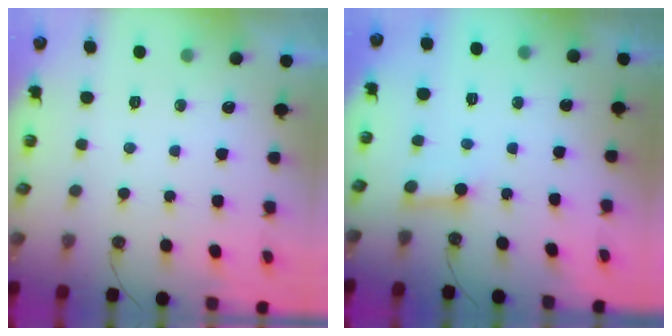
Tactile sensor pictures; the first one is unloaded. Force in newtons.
{"total": 3.0, "press": 3.0, "slide": 0.4}